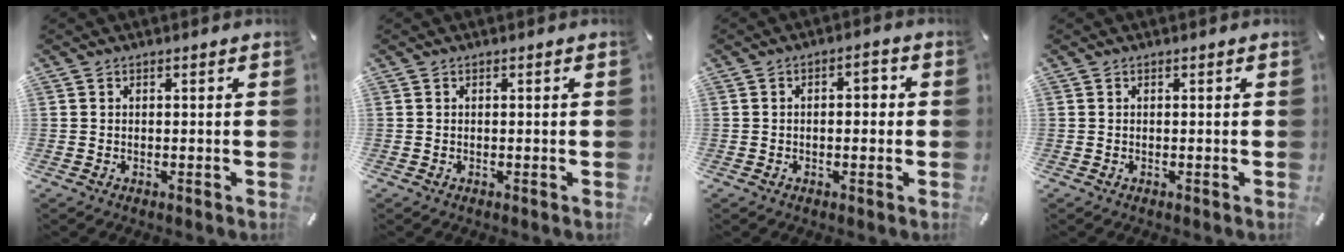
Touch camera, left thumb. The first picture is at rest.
{"total": 0.0}
{"total": 3.9, "force": [-0.4, 2.2, 3.3], "torque": [-0.045, 0.010, -0.014]}
{"total": 0.0}